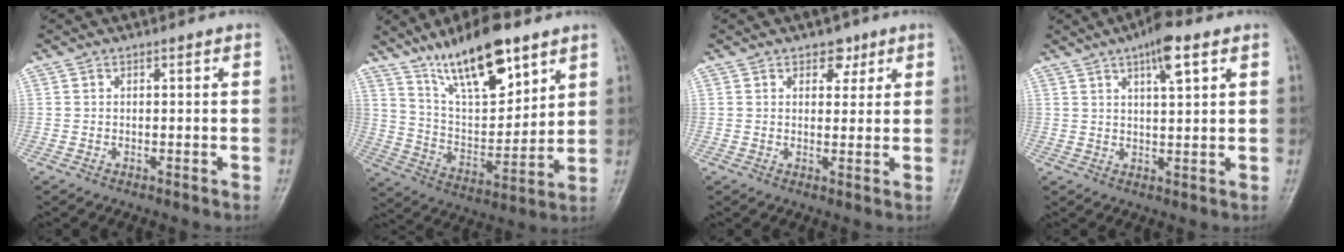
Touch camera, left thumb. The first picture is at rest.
{"total": 17.3, "force": [11.5, 6.0, 11.4], "torque": [-0.159, -0.061, 0.213]}
{"total": 3.3, "force": [2.0, 2.3, 1.4], "torque": [0.006, -0.009, 0.026]}
{"total": 6.8, "force": [3.6, 1.7, 5.5], "torque": [-0.085, -0.007, 0.056]}